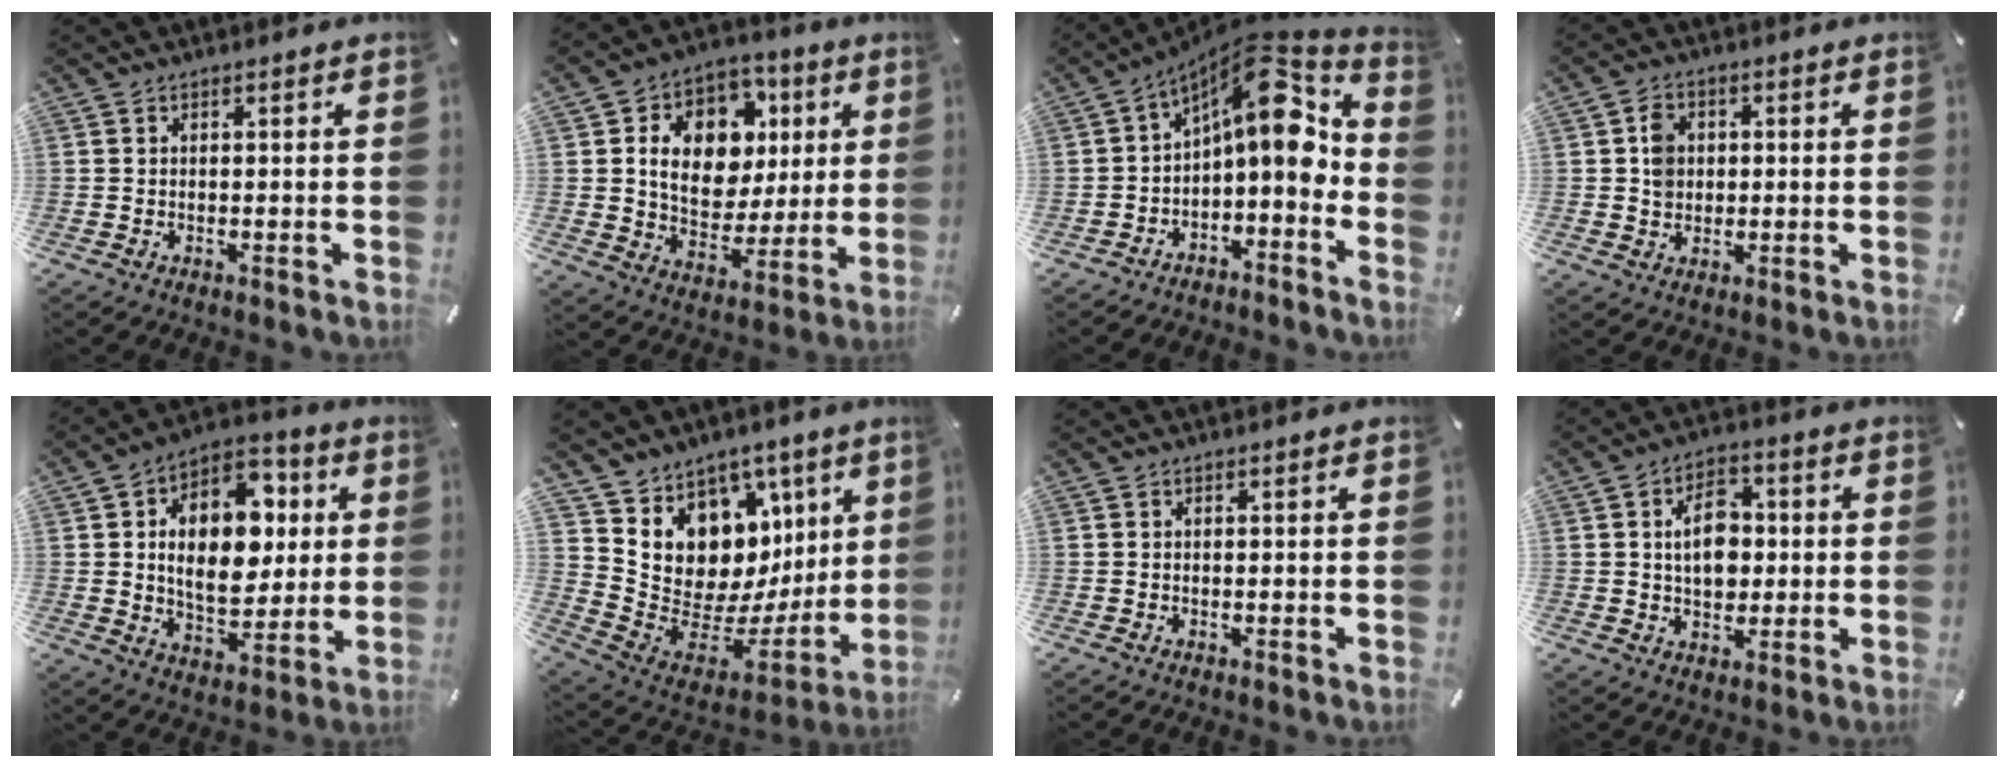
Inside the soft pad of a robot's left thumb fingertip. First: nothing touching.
{"total": 14.6, "force": [3.4, 11.6, 8.1], "torque": [-0.132, -0.012, 0.069]}
{"total": 14.2, "force": [4.7, 7.0, 11.4], "torque": [-0.150, -0.039, 0.072]}
{"total": 4.9, "force": [0.4, 4.3, 2.4], "torque": [-0.035, 0.004, 0.004]}
{"total": 16.7, "force": [3.0, 11.8, 11.5], "torque": [-0.183, -0.006, 0.055]}
{"total": 11.9, "force": [4.7, 10.4, 3.4], "torque": [-0.031, -0.090, 0.109]}
{"total": 0.0}
{"total": 9.3, "force": [0.8, 6.8, 6.3], "torque": [-0.102, -0.001, 0.005]}